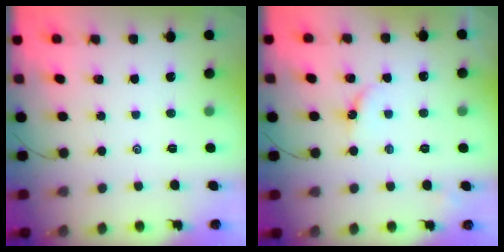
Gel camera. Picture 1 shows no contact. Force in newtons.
{"total": 4.6, "press": 4.5, "slide": 0.4}